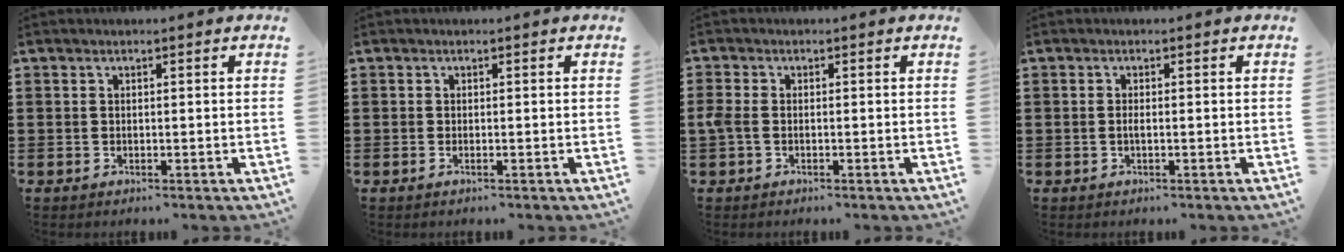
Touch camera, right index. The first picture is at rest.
{"total": 0.0}
{"total": 2.0, "force": [-0.6, 1.1, 1.5], "torque": [-0.046, -0.004, -0.015]}
{"total": 1.0, "force": [-0.3, 0.1, 0.9], "torque": [-0.017, -0.003, -0.006]}